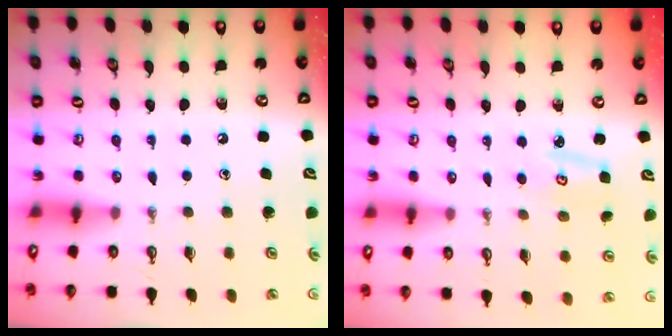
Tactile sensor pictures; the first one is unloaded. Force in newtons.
{"total": 2.8, "press": 2.8, "slide": 0.3}